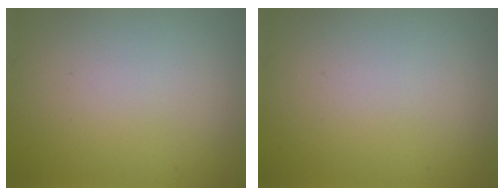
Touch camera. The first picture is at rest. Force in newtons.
{"total": 0.0}